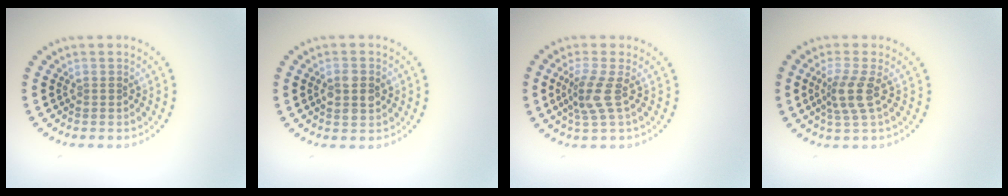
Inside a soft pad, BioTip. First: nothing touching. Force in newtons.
{"total": 2.4, "press": 2.4, "slide": 0.1}
{"total": 2.8, "press": 2.1, "slide": 1.8}
{"total": 2.9, "press": 2.2, "slide": 1.8}